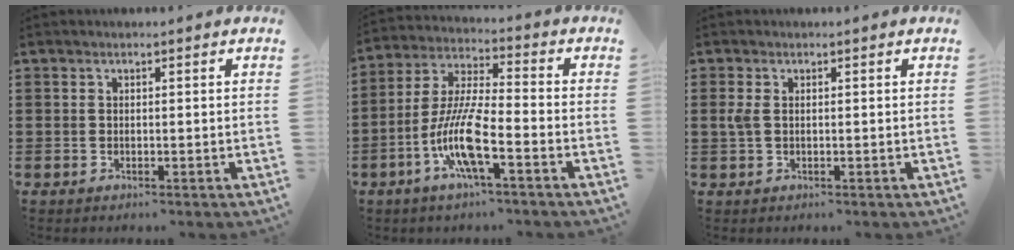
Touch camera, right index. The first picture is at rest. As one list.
[{"total": 10.1, "force": [-4.6, 1.7, 8.9], "torque": [-0.207, -0.015, -0.094]}, {"total": 2.1, "force": [0.2, 1.0, 1.9], "torque": [-0.055, 0.000, -0.003]}]